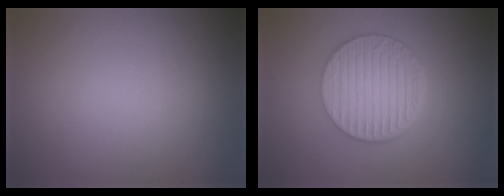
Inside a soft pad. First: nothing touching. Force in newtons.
{"total": 6.6, "press": 4.8, "slide": 4.6}